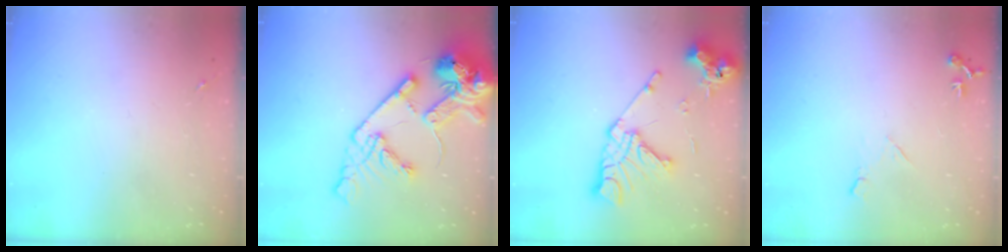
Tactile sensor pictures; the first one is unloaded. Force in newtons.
{"total": 19.0, "press": 18.8, "slide": 2.9}
{"total": 15.5, "press": 15.4, "slide": 1.9}
{"total": 7.0, "press": 7.0, "slide": 0.8}